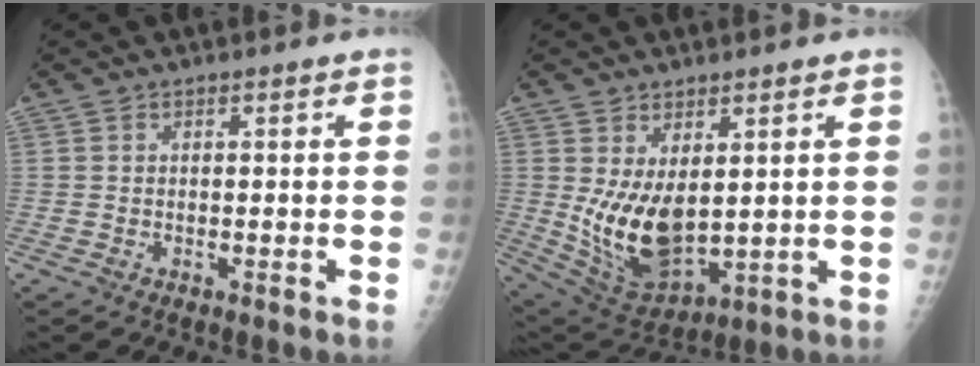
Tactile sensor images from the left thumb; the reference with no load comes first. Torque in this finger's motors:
{"motor_torque": [1.72, 1.75, 1.76, -0.53, 0.19]}